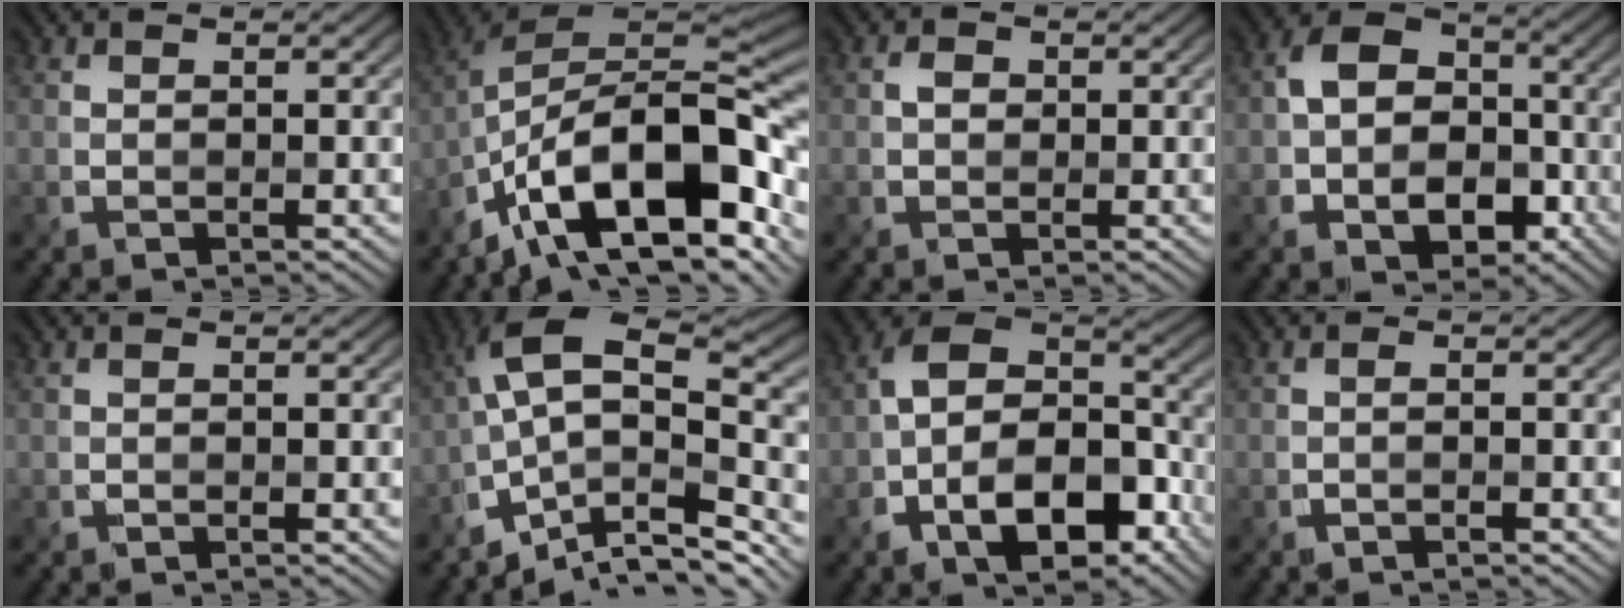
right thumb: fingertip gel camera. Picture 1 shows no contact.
{"total": 17.3, "force": [-6.8, 6.9, 14.4], "torque": [-0.254, 0.017, -0.133]}
{"total": 1.0, "force": [-0.1, 0.9, 0.3], "torque": [-0.005, 0.000, -0.002]}
{"total": 9.1, "force": [-2.6, 6.7, 5.6], "torque": [-0.103, -0.013, -0.044]}
{"total": 0.0}
{"total": 11.8, "force": [-5.5, 4.6, 9.4], "torque": [-0.169, 0.009, -0.102]}
{"total": 13.3, "force": [-5.2, 7.8, 9.3], "torque": [-0.154, -0.017, -0.090]}
{"total": 0.8, "force": [-0.3, 0.2, 0.7], "torque": [-0.008, 0.005, -0.012]}